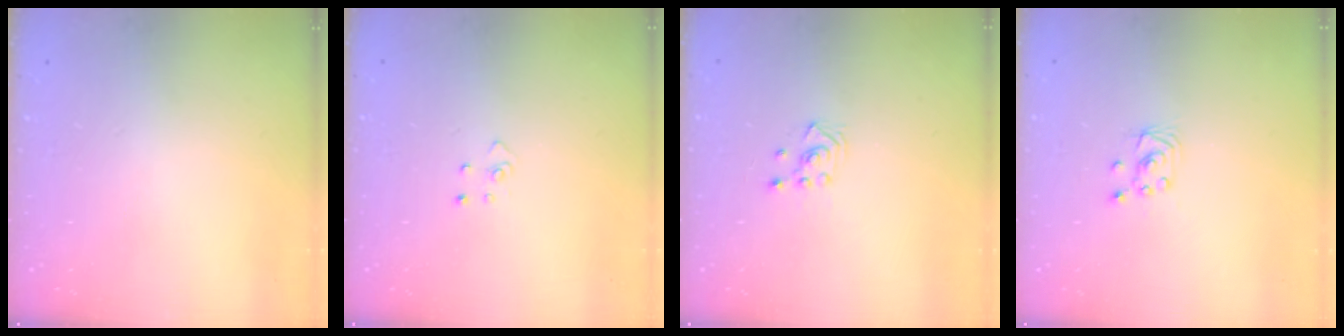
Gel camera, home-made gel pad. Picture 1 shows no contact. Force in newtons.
{"total": 3.2, "press": 3.2, "slide": 0.2}
{"total": 2.6, "press": 2.4, "slide": 0.9}
{"total": 2.7, "press": 2.7, "slide": 0.2}